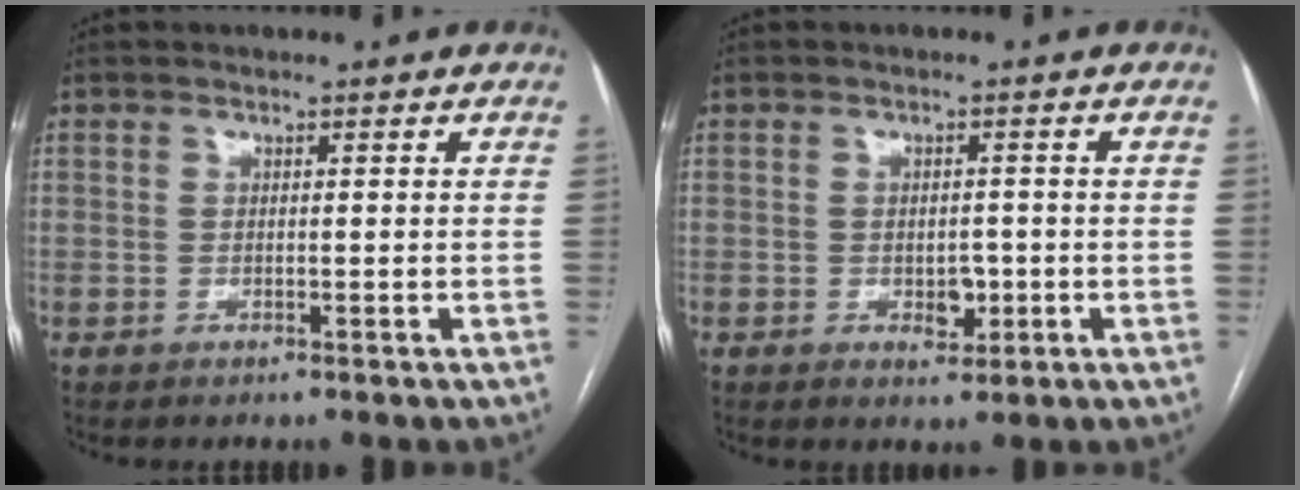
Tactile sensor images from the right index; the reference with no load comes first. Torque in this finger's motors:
{"motor_torque": [0.36, 0.20, 0.09, 0.03]}